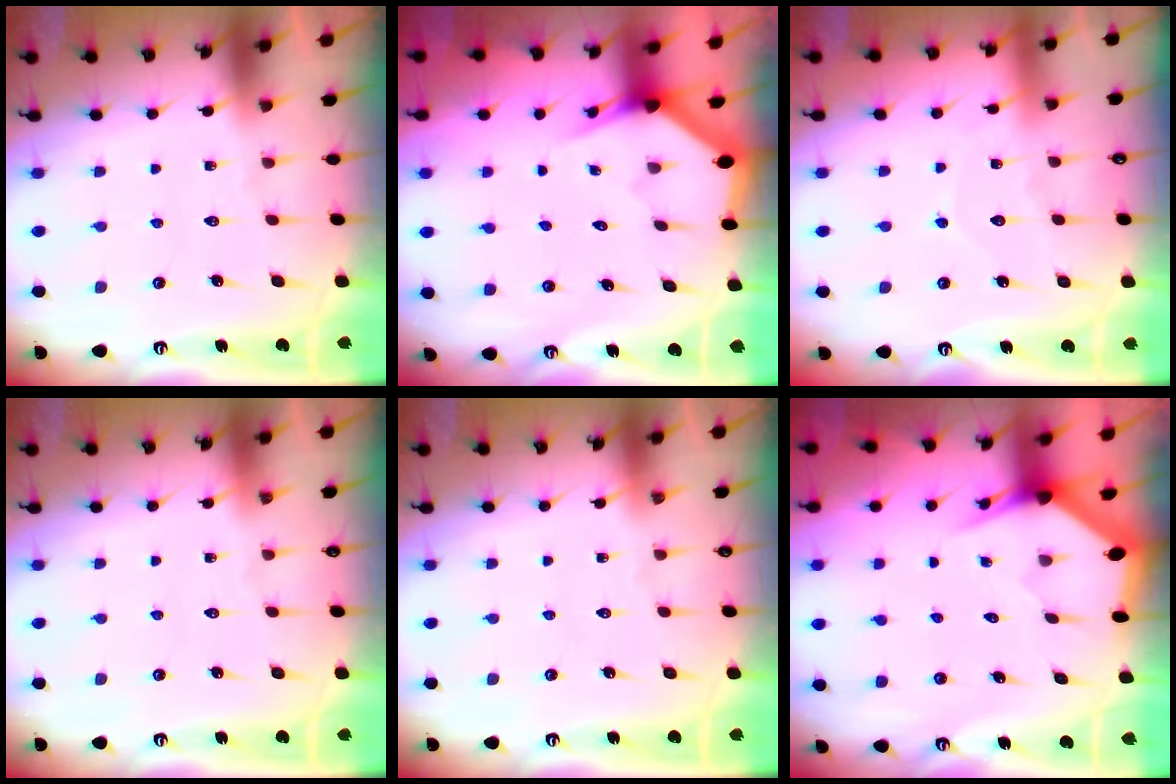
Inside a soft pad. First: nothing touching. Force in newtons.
{"total": 2.6, "press": 2.6, "slide": 0.1}
{"total": 4.7, "press": 4.6, "slide": 0.5}
{"total": 0.0}
{"total": 0.0}
{"total": 3.1, "press": 3.1, "slide": 0.0}